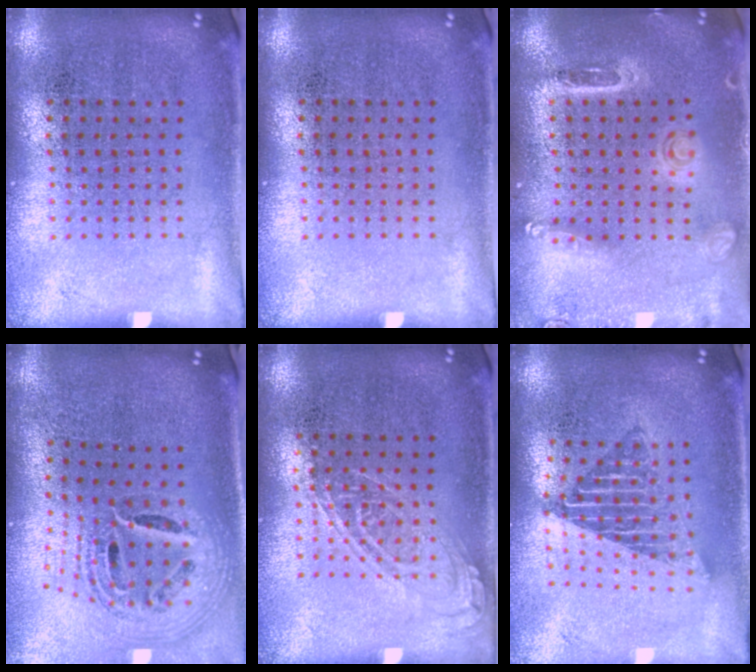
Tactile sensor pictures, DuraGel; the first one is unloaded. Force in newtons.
{"total": 0.0}
{"total": 1.6, "press": 1.5, "slide": 0.5}
{"total": 1.9, "press": 1.4, "slide": 1.2}
{"total": 1.2, "press": 1.1, "slide": 0.4}
{"total": 1.6, "press": 1.4, "slide": 0.9}